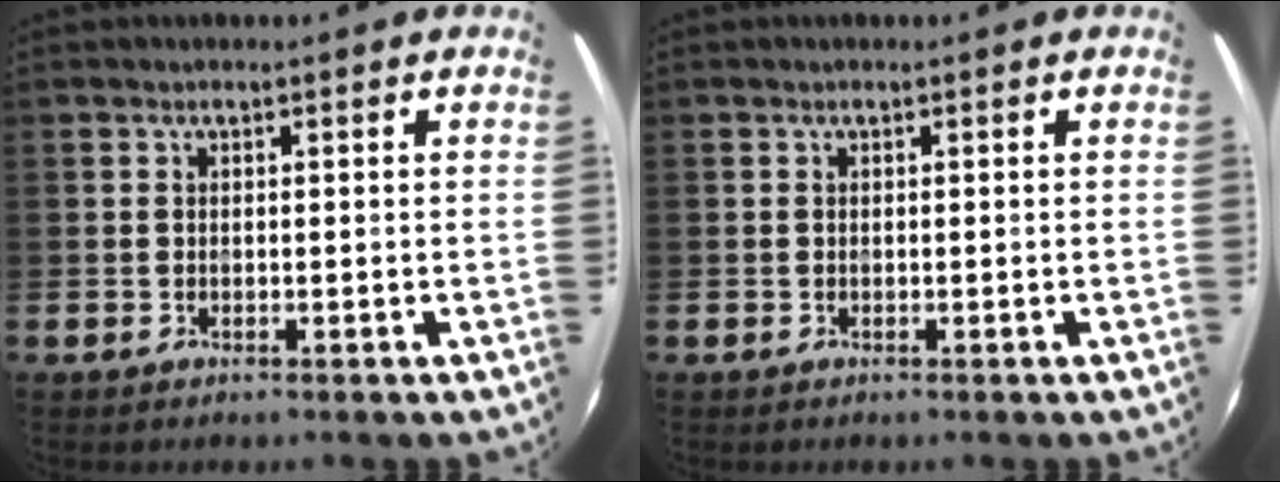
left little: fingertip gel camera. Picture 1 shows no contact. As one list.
[{"total": 0.0}]